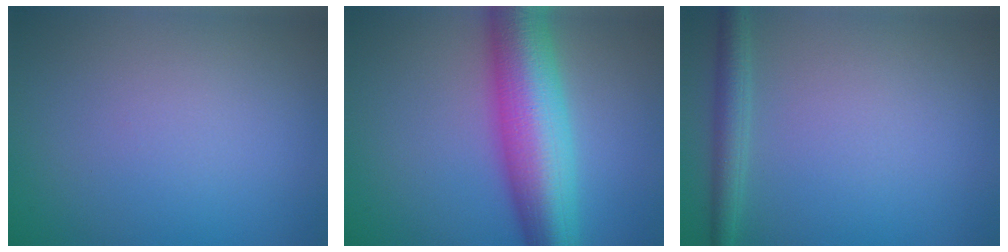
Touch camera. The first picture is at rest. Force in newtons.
{"total": 10.3, "press": 10.3, "slide": 0.1}
{"total": 2.3, "press": 2.3, "slide": 0.1}